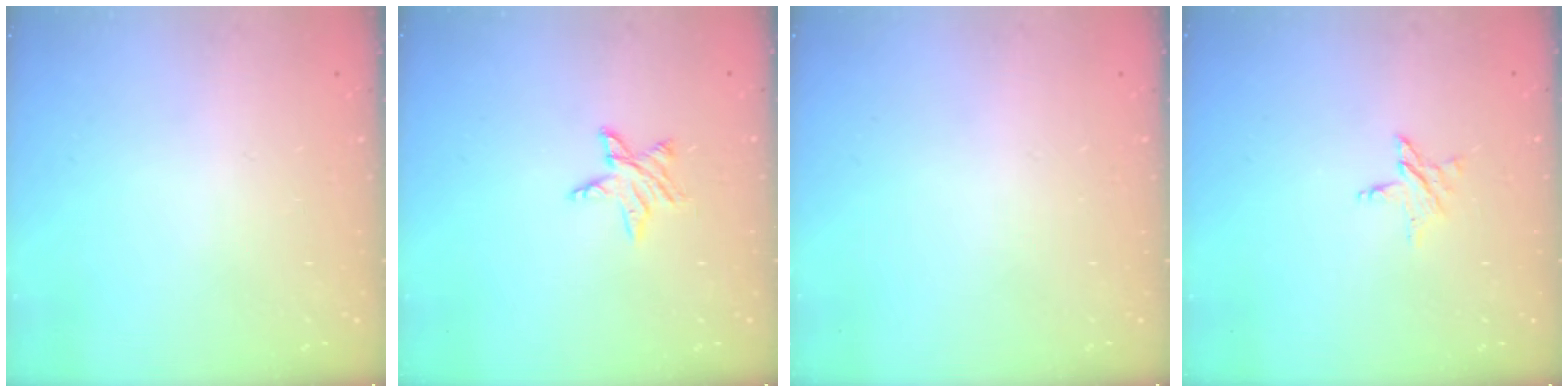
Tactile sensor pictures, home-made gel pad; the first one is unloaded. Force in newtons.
{"total": 4.7, "press": 4.7, "slide": 0.4}
{"total": 0.0}
{"total": 5.1, "press": 5.1, "slide": 0.5}